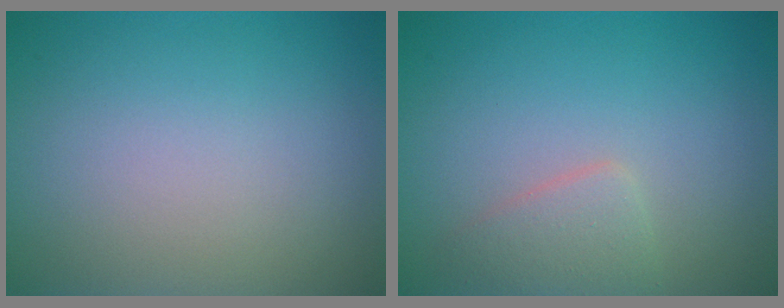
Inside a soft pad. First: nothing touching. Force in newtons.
{"total": 2.0, "press": 2.0, "slide": 0.1}